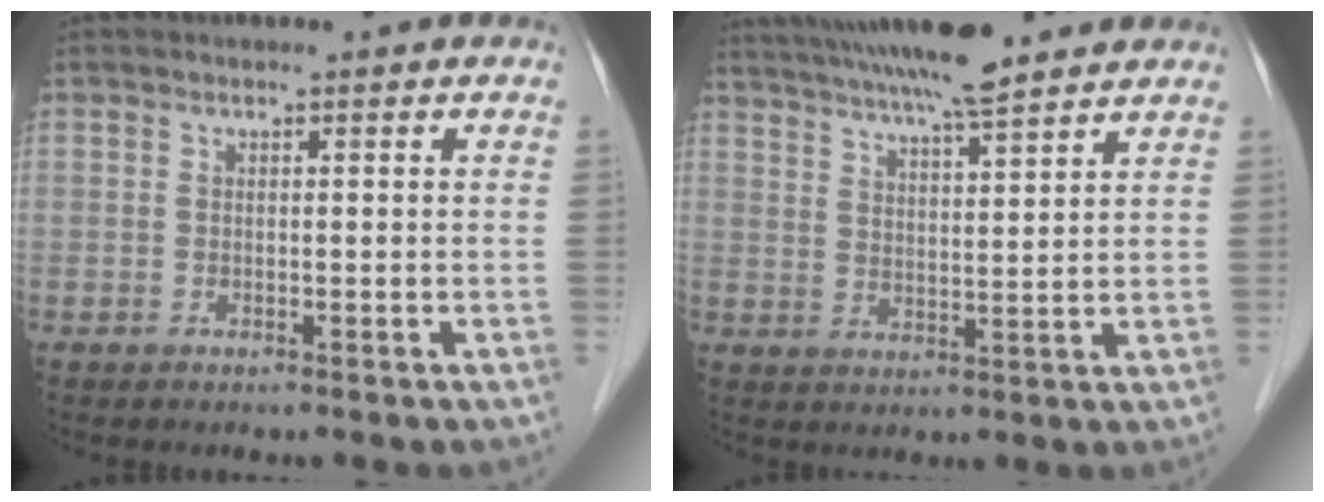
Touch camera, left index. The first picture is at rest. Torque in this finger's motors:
{"motor_torque": [0.31, -0.43, 0.68, 0.18]}